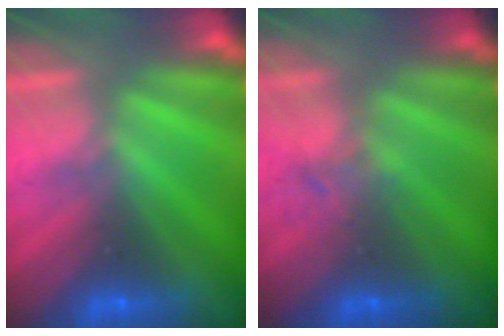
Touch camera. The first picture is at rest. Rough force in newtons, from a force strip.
{"total": 1.7}